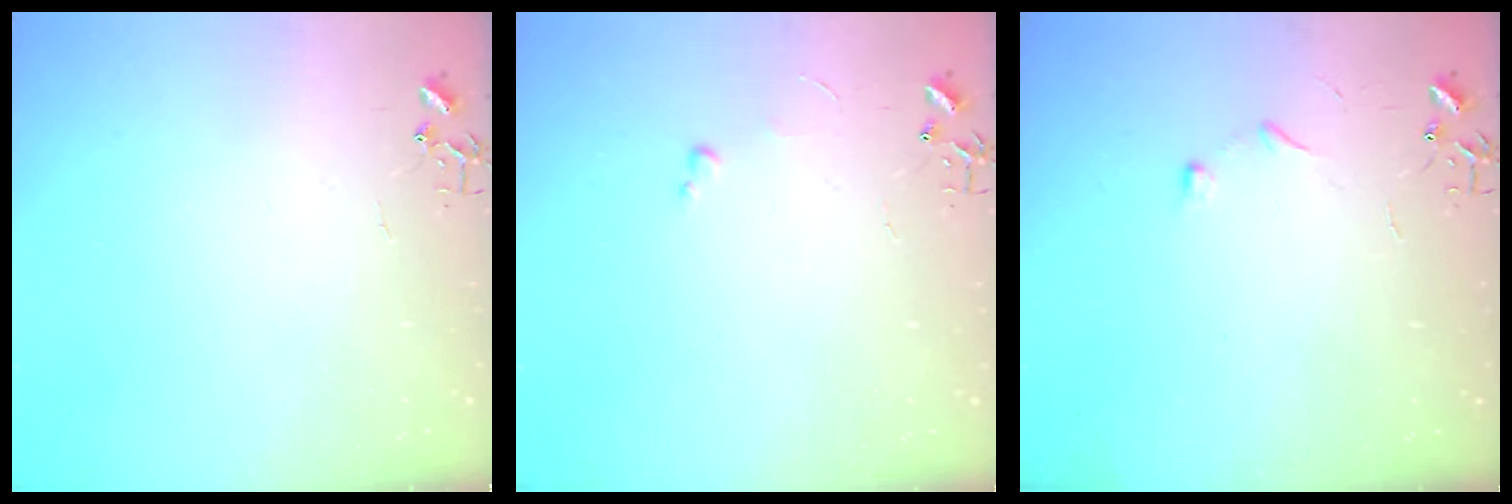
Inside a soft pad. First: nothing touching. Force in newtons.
{"total": 2.4, "press": 2.3, "slide": 0.4}
{"total": 4.3, "press": 4.3, "slide": 0.6}